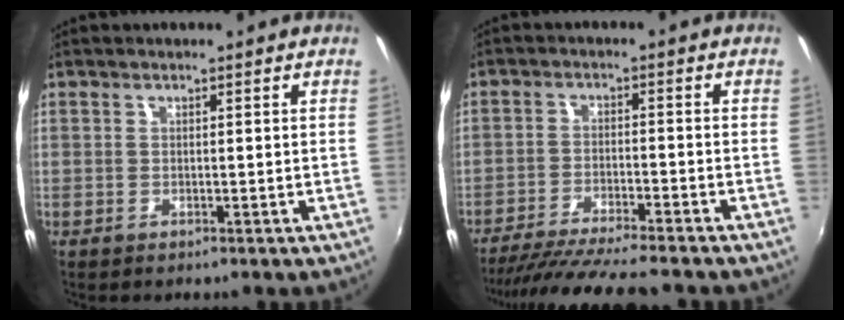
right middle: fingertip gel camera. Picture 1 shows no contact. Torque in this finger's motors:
{"motor_torque": [1.05, -1.09, 0.15, 0.08]}